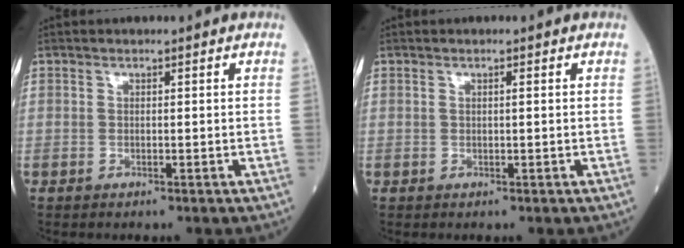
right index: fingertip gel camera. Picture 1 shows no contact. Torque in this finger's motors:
{"motor_torque": [-0.05, 0.05, -0.04, -0.01]}